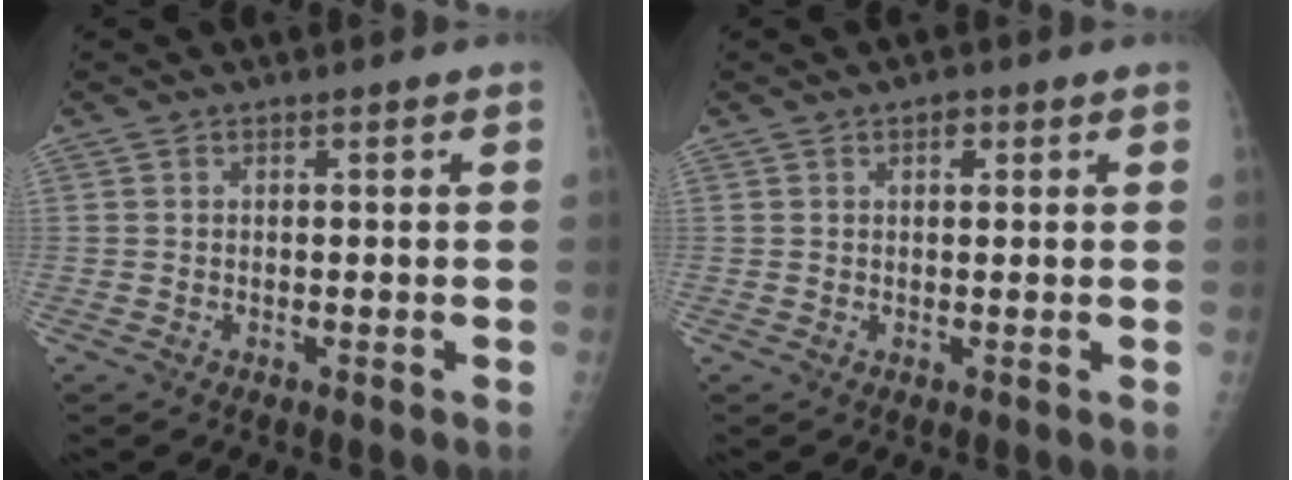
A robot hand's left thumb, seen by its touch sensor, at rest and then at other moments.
{"total": 1.9, "force": [0.9, 1.2, 1.2], "torque": [-0.009, -0.001, 0.010]}